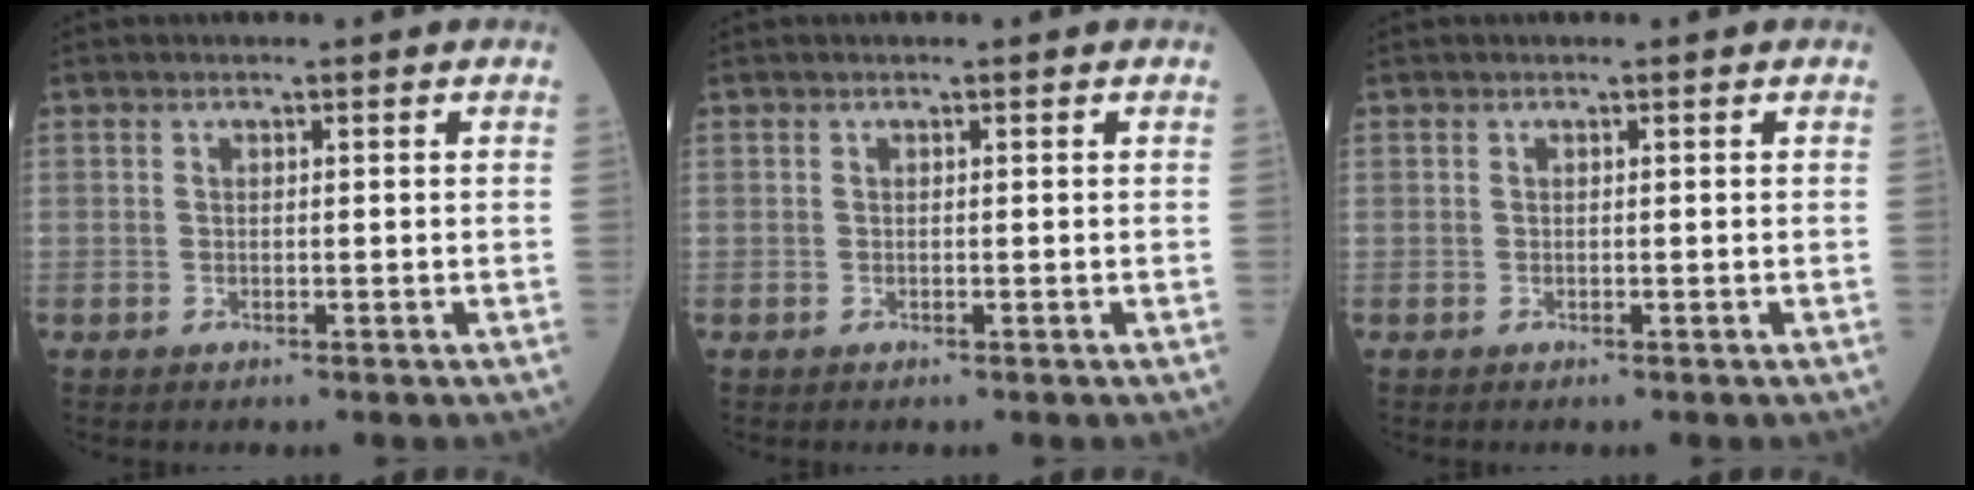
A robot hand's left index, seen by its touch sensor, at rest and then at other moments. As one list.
[{"total": 0.0}, {"total": 0.0}]